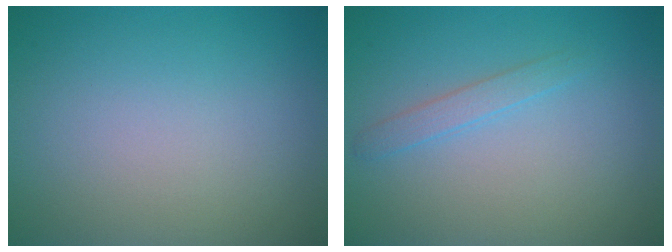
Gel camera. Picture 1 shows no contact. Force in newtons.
{"total": 1.3, "press": 1.3, "slide": 0.1}